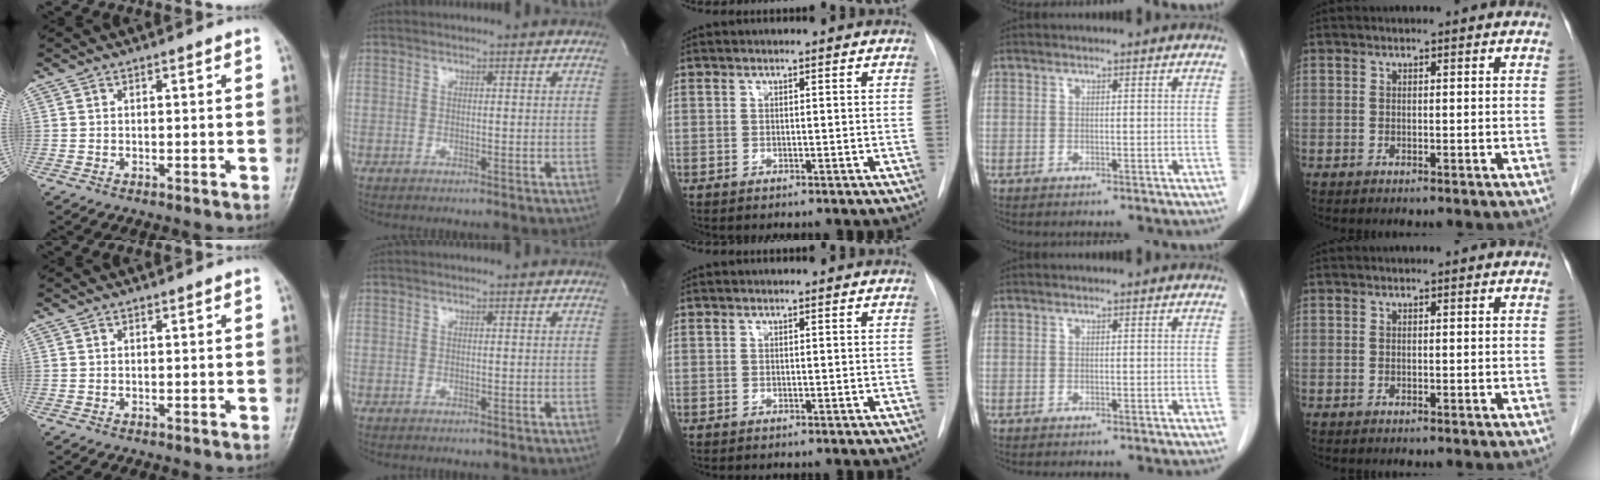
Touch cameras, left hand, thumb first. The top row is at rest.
{}